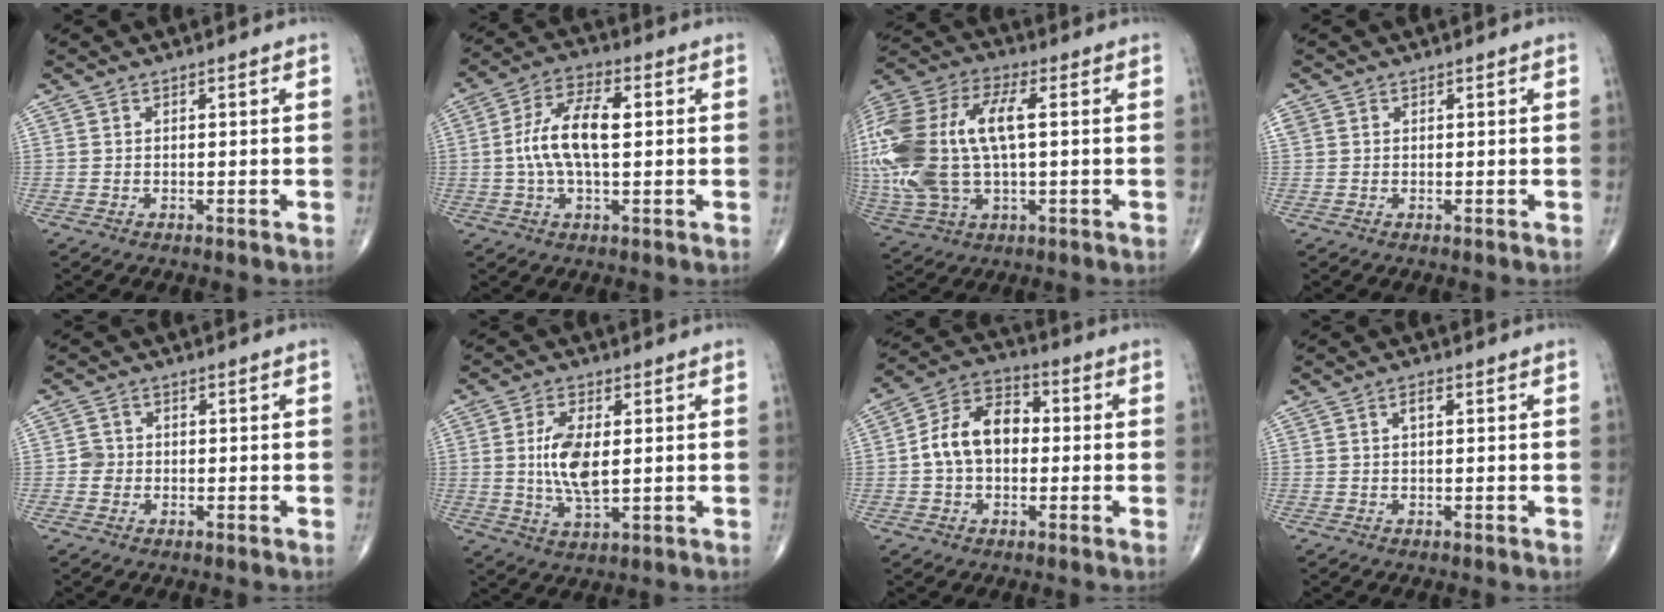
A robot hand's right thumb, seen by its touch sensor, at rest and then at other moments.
{"total": 11.1, "force": [0.8, 5.1, 9.8], "torque": [-0.193, 0.021, 0.009]}
{"total": 25.5, "force": [2.0, 12.8, 22.0], "torque": [-0.529, 0.022, 0.041]}
{"total": 1.8, "force": [0.6, 1.6, 0.7], "torque": [-0.018, 0.010, 0.015]}
{"total": 2.1, "force": [-0.3, 2.1, 0.5], "torque": [0.007, 0.008, -0.009]}
{"total": 8.9, "force": [0.7, 4.0, 7.9], "torque": [-0.155, -0.012, 0.015]}
{"total": 11.6, "force": [0.0, 8.0, 8.4], "torque": [-0.135, 0.033, -0.011]}
{"total": 1.8, "force": [0.5, 0.7, 1.5], "torque": [-0.028, 0.003, 0.008]}